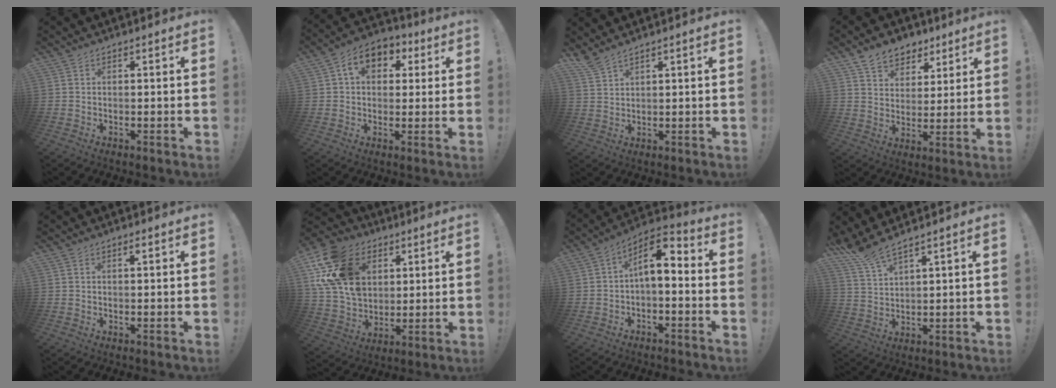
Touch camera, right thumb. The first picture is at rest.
{"total": 9.4, "force": [3.0, 6.9, 5.6], "torque": [-0.084, 0.001, 0.055]}
{"total": 3.8, "force": [3.3, 0.3, 1.8], "torque": [-0.042, -0.020, 0.062]}
{"total": 9.6, "force": [6.5, 6.6, 2.5], "torque": [-0.043, -0.041, 0.129]}
{"total": 0.8, "force": [0.3, 0.0, 0.8], "torque": [-0.013, 0.001, 0.004]}
{"total": 21.4, "force": [7.1, 15.8, 12.5], "torque": [-0.238, -0.022, 0.141]}
{"total": 8.4, "force": [0.7, 3.6, 7.5], "torque": [-0.111, 0.000, 0.013]}
{"total": 6.4, "force": [5.5, 0.5, 3.2], "torque": [-0.068, -0.032, 0.102]}